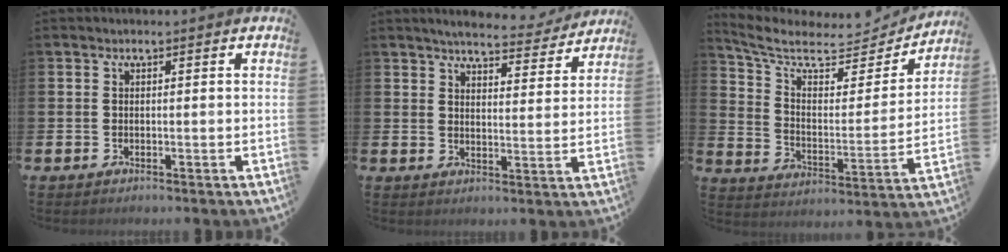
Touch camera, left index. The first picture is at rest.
{"total": 5.0, "force": [4.8, 0.7, 1.1], "torque": [-0.026, -0.033, 0.079]}
{"total": 7.9, "force": [6.9, 2.9, 2.5], "torque": [-0.081, -0.054, 0.115]}